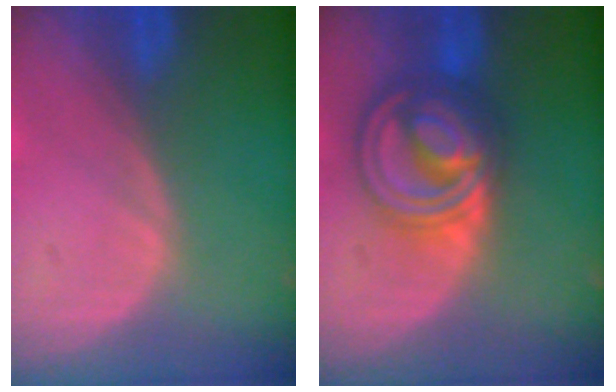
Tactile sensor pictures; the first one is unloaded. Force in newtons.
{"total": 9.2, "press": 9.2, "slide": 0.7}